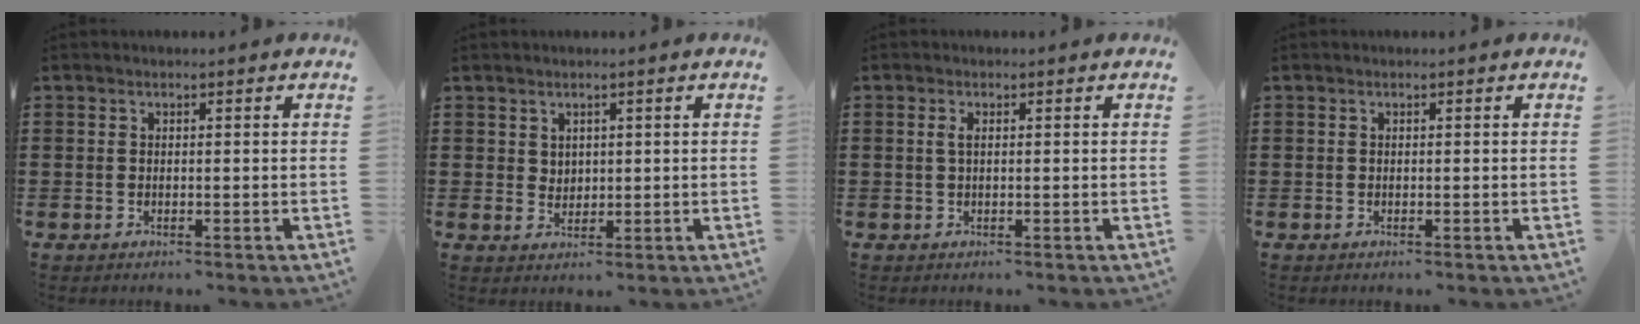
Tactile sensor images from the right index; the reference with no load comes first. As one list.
[{"total": 2.0, "force": [1.2, 1.6, 0.3], "torque": [-0.011, 0.008, 0.022]}, {"total": 1.2, "force": [0.2, 0.4, 1.1], "torque": [-0.024, 0.003, 0.003]}, {"total": 0.0}]